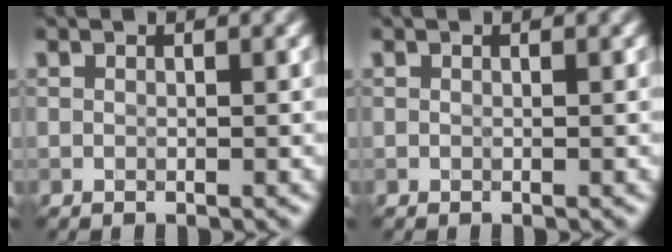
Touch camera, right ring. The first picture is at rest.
{"total": 0.0}